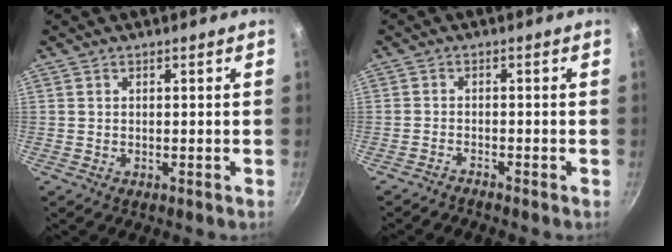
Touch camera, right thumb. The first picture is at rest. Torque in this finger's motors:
{"motor_torque": [-0.13, -0.30, 0.04, 0.10, -0.03]}